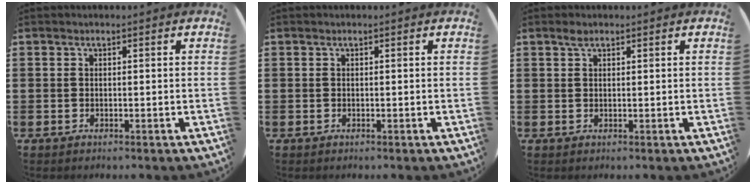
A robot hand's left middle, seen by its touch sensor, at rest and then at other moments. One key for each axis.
{"total": 0.0}
{"total": 1.0, "fx": 0.7, "fy": 0.4, "fz": 0.6, "tx": -0.012, "ty": 0.004, "tz": 0.012}